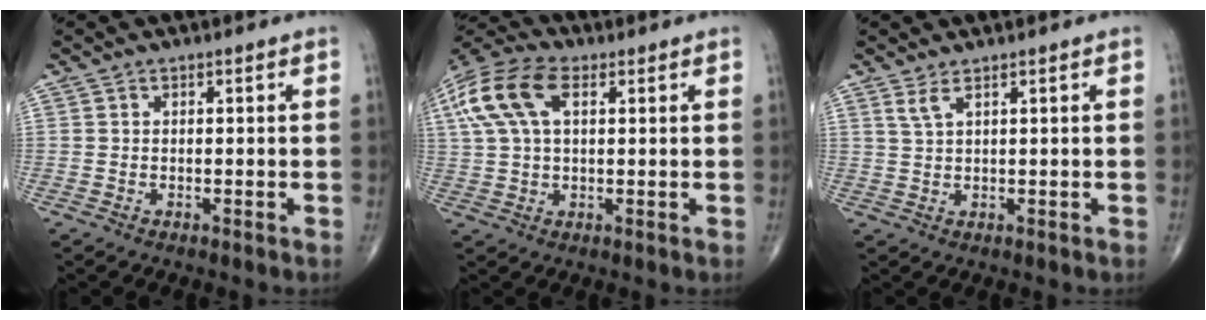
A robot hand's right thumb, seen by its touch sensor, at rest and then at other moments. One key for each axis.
{"total": 13.5, "fx": 4.3, "fy": 7.2, "fz": 10.5, "tx": -0.229, "ty": 0.025, "tz": 0.078}
{"total": 2.1, "fx": 1.4, "fy": 0.4, "fz": 1.5, "tx": -0.039, "ty": -0.003, "tz": 0.035}